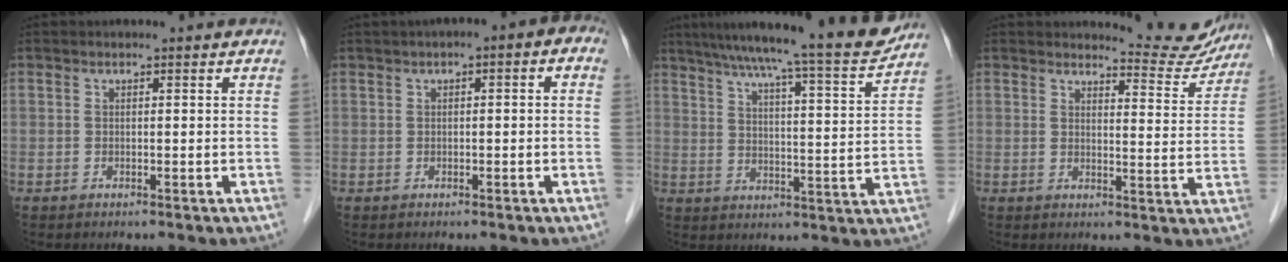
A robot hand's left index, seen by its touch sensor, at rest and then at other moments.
{"total": 4.3, "force": [1.1, 1.3, 4.0], "torque": [-0.047, 0.029, 0.008]}
{"total": 18.5, "force": [16.3, -0.1, 8.7], "torque": [-0.134, -0.019, 0.222]}
{"total": 7.7, "force": [7.6, 1.1, -0.1], "torque": [0.008, -0.033, 0.082]}